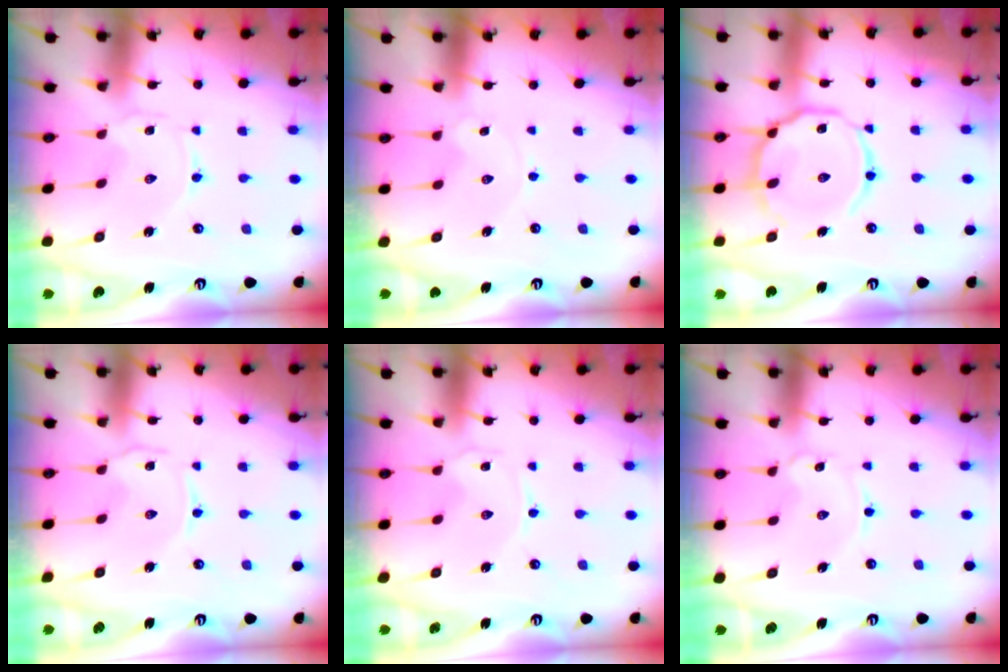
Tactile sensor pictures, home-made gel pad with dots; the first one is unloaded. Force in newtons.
{"total": 1.8, "press": 1.8, "slide": 0.1}
{"total": 14.8, "press": 14.7, "slide": 1.3}
{"total": 1.0, "press": 0.9, "slide": 0.4}
{"total": 0.0}
{"total": 1.3, "press": 1.3, "slide": 0.0}